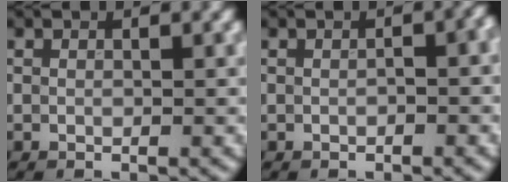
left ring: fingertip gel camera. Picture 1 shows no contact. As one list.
[{"total": 1.6, "force": [-0.1, 0.7, 1.4], "torque": [-0.016, 0.001, -0.002]}]